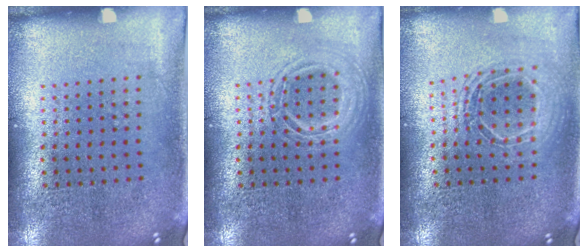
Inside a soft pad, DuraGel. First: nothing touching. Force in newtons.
{"total": 2.0, "press": 2.0, "slide": 0.3}
{"total": 1.7, "press": 1.4, "slide": 0.9}